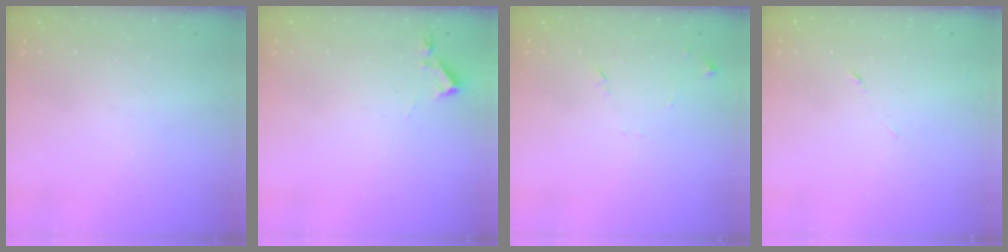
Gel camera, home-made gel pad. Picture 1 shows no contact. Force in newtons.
{"total": 2.9, "press": 2.9, "slide": 0.5}
{"total": 6.7, "press": 6.7, "slide": 0.6}
{"total": 5.3, "press": 5.3, "slide": 0.6}